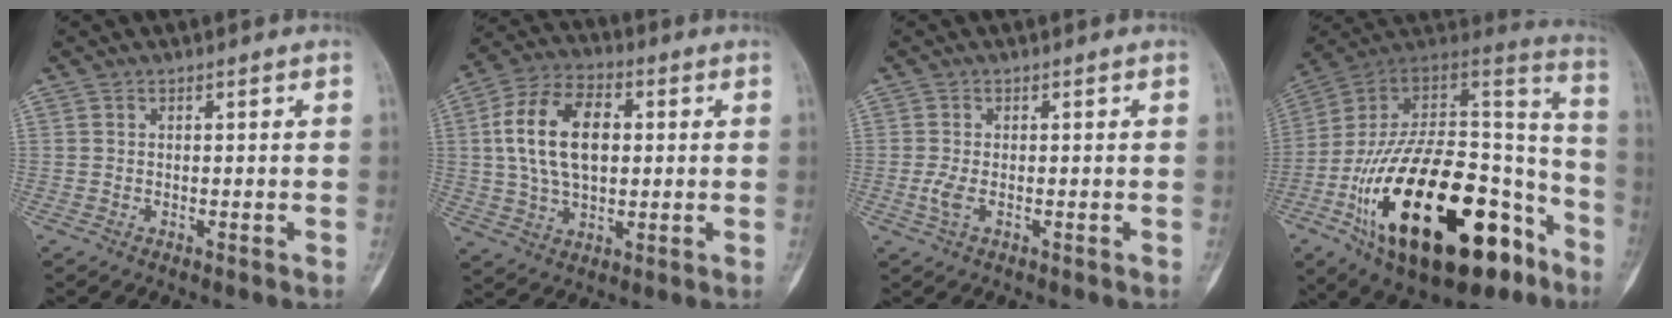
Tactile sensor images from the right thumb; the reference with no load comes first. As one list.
[{"total": 15.0, "force": [2.0, 9.2, 11.7], "torque": [-0.199, 0.012, 0.033]}, {"total": 2.2, "force": [-0.6, 0.9, 2.0], "torque": [-0.057, -0.007, -0.012]}, {"total": 39.3, "force": [-17.2, 19.0, 29.8], "torque": [-0.472, 0.064, -0.267]}]